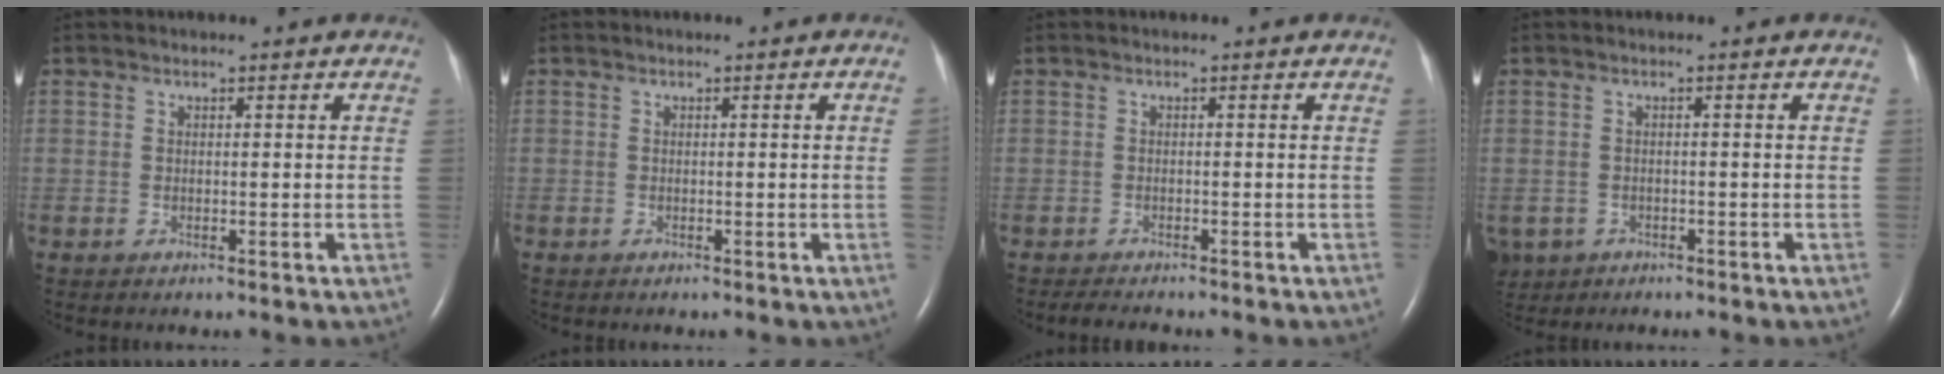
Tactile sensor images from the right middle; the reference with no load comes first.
{"total": 0.9, "force": [-0.1, -0.4, 0.8], "torque": [-0.007, 0.001, -0.004]}
{"total": 2.3, "force": [-2.1, 0.3, 0.9], "torque": [-0.021, -0.009, -0.031]}
{"total": 4.7, "force": [-2.7, 3.7, 1.0], "torque": [-0.025, 0.001, -0.042]}